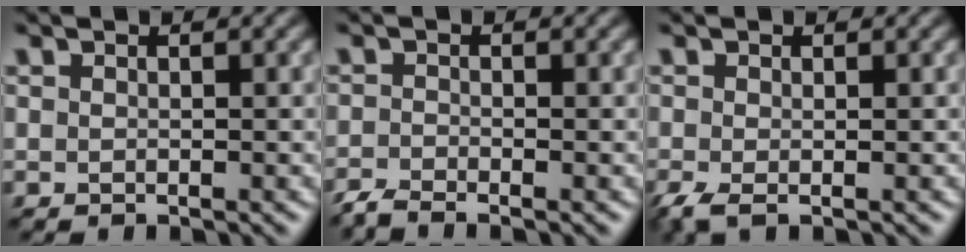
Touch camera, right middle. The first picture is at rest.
{"total": 2.0, "force": [-1.7, 0.3, 0.9], "torque": [-0.020, -0.011, -0.043]}
{"total": 1.8, "force": [-0.9, 0.5, 1.5], "torque": [-0.041, -0.010, -0.023]}